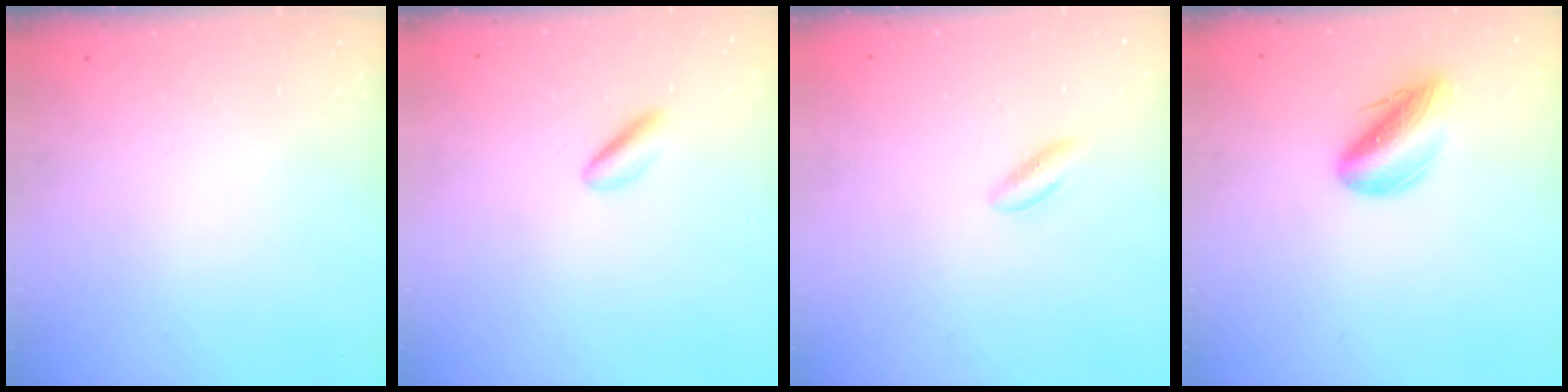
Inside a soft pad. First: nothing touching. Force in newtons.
{"total": 2.5, "press": 2.3, "slide": 1.0}
{"total": 2.3, "press": 2.2, "slide": 0.9}
{"total": 9.9, "press": 9.5, "slide": 2.6}